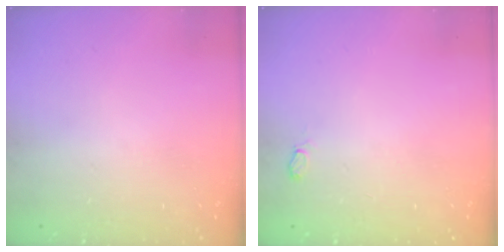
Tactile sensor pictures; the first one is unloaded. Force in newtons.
{"total": 4.5, "press": 4.3, "slide": 1.2}